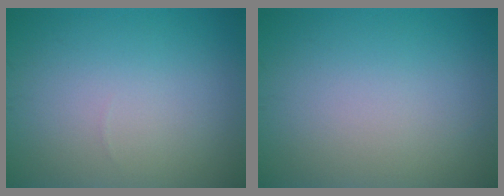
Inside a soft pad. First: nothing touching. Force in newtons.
{"total": 0.0}